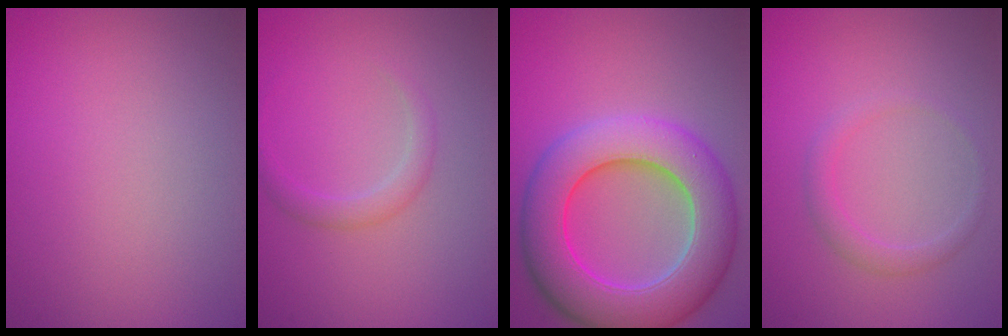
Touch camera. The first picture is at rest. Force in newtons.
{"total": 1.6, "press": 1.5, "slide": 0.2}
{"total": 9.7, "press": 9.7, "slide": 0.2}
{"total": 1.5, "press": 1.5, "slide": 0.1}